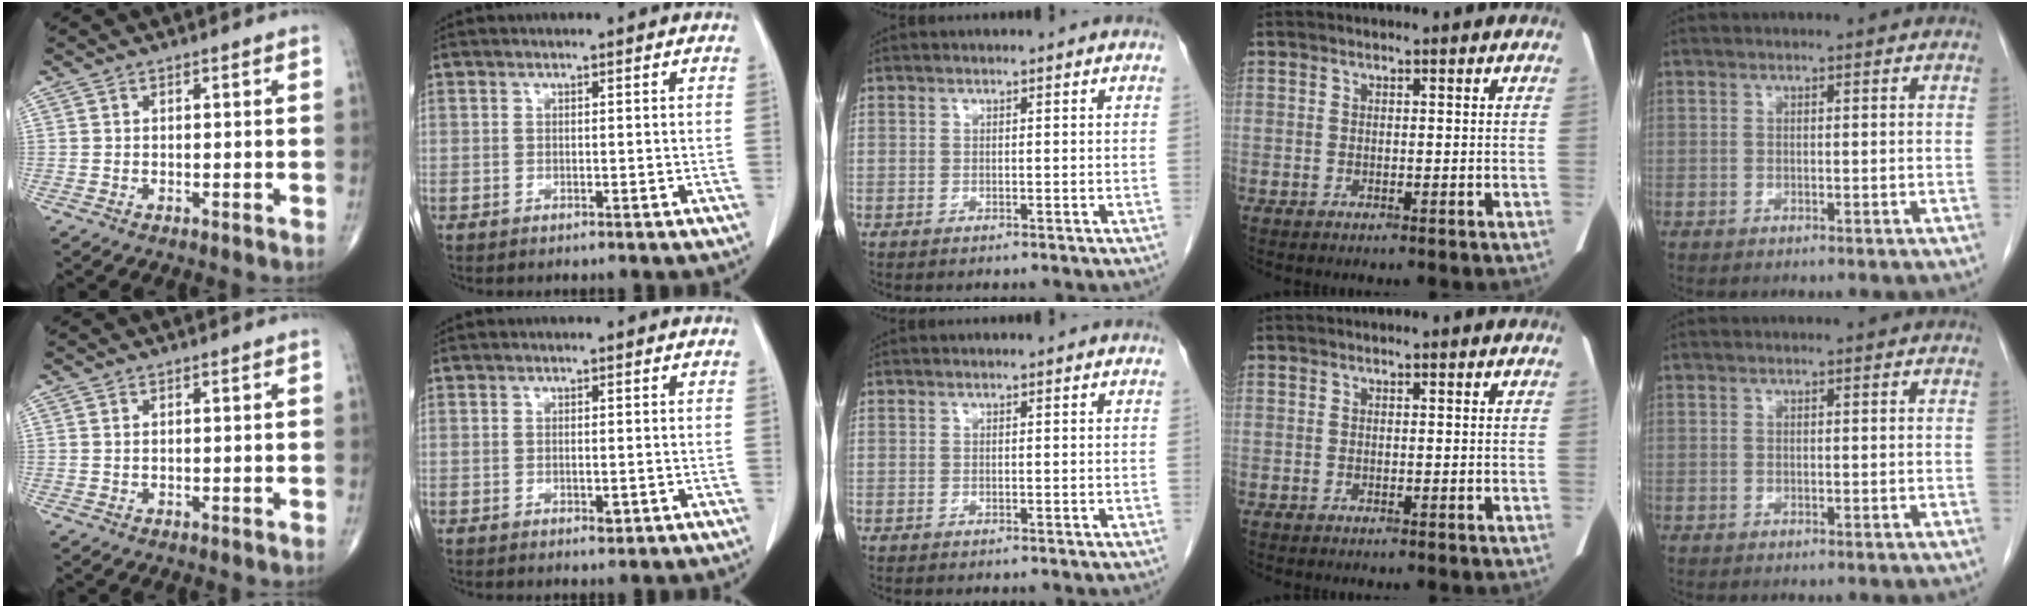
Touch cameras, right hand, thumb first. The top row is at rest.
{"index": {"total": 1.4, "force": [-0.4, 0.7, 1.2], "torque": [-0.022, -0.002, 0.001]}}